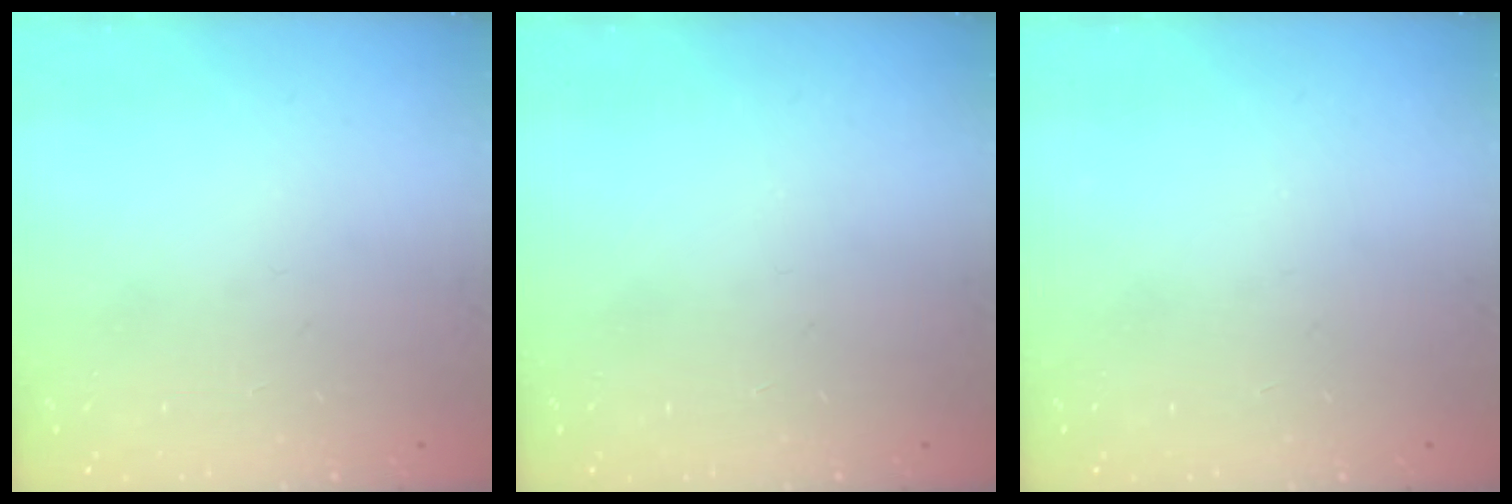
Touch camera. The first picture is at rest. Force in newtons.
{"total": 0.0}
{"total": 0.0}